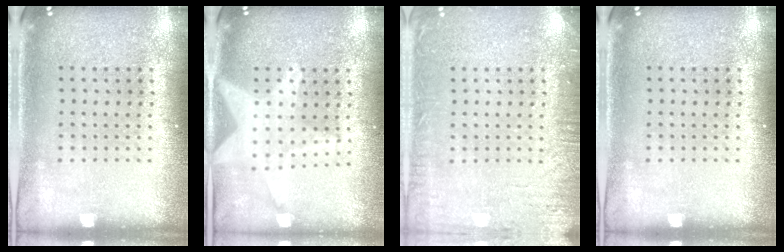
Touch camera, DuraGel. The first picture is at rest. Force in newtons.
{"total": 1.8, "press": 1.6, "slide": 0.9}
{"total": 3.1, "press": 3.1, "slide": 0.3}
{"total": 0.0}